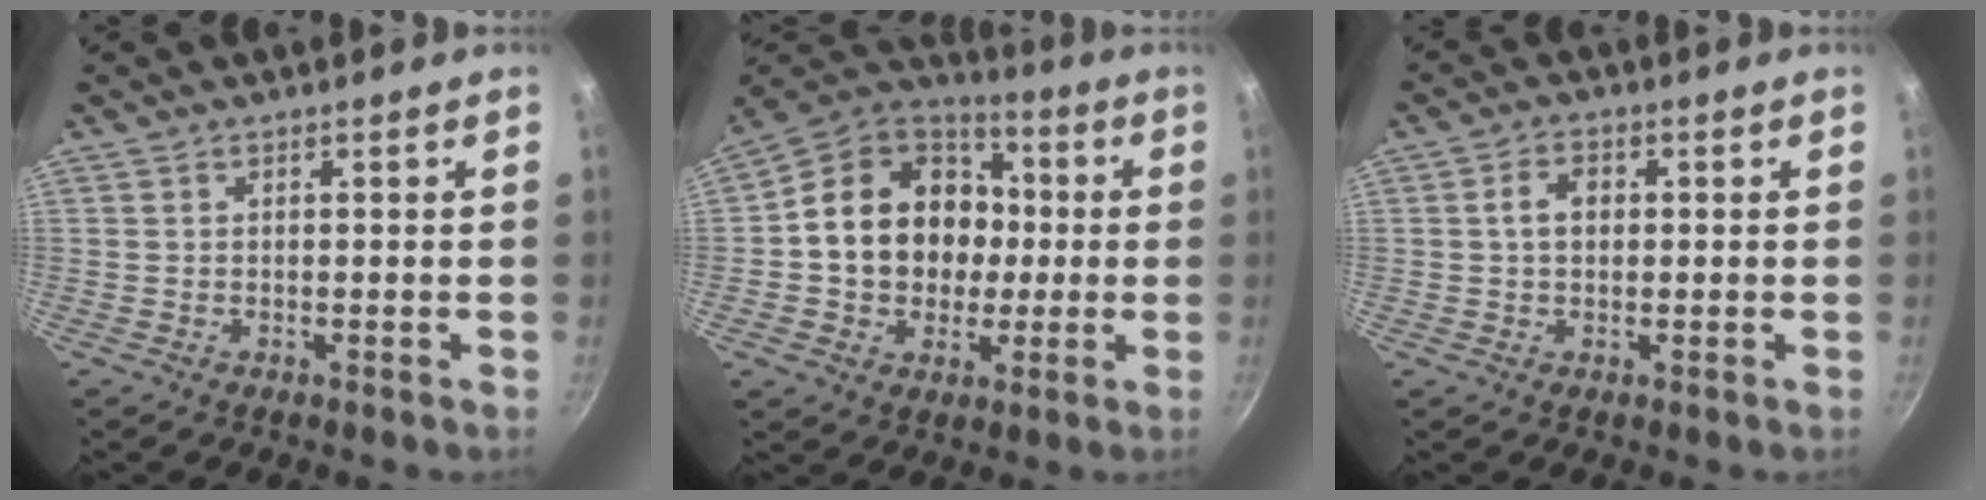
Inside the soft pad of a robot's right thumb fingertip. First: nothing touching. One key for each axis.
{"total": 19.9, "fx": 0.4, "fy": 16.5, "fz": 11.2, "tx": -0.159, "ty": 0.035, "tz": 0.000}
{"total": 4.1, "fx": 0.4, "fy": 3.0, "fz": 2.8, "tx": -0.034, "ty": 0.011, "tz": 0.002}